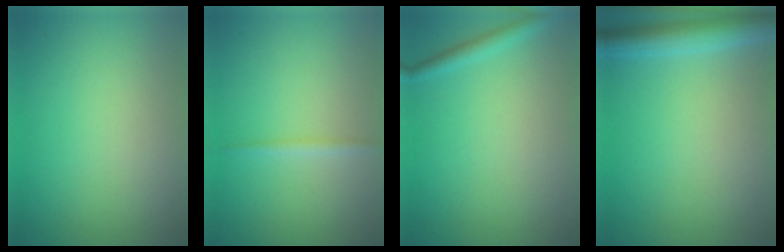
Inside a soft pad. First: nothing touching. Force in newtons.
{"total": 0.9, "press": 0.9, "slide": 0.0}
{"total": 1.5, "press": 1.4, "slide": 0.1}
{"total": 4.0, "press": 4.0, "slide": 0.2}